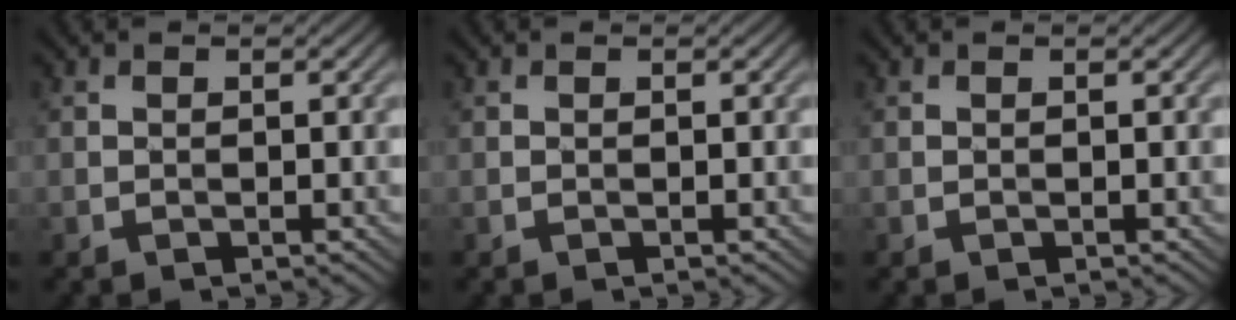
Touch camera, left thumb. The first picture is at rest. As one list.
[{"total": 0.0}, {"total": 0.0}]